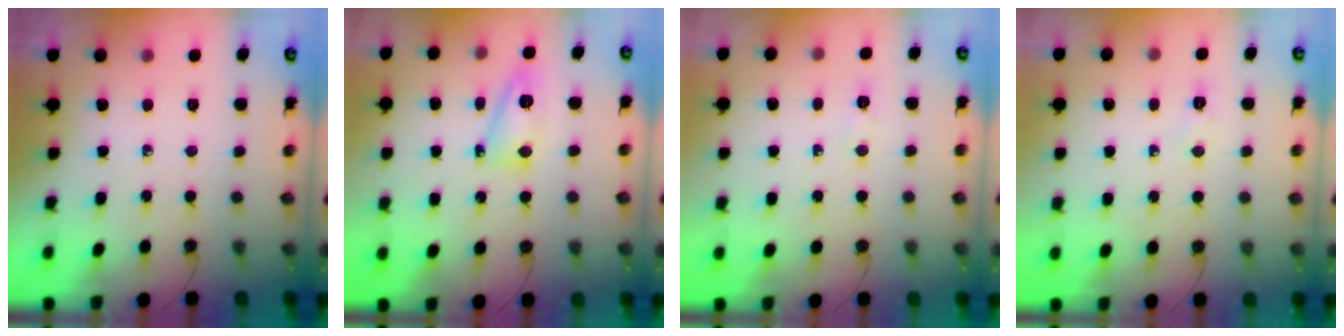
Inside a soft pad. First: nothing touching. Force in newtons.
{"total": 11.1, "press": 11.1, "slide": 0.8}
{"total": 3.9, "press": 3.9, "slide": 0.5}
{"total": 3.9, "press": 3.9, "slide": 0.5}